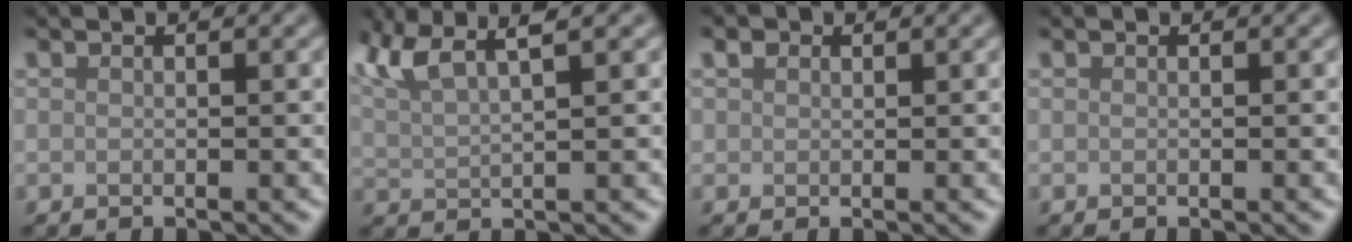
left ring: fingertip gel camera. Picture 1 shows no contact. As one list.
[{"total": 6.1, "force": [3.8, 1.8, 4.4], "torque": [-0.080, 0.023, 0.069]}, {"total": 1.0, "force": [0.4, 0.9, 0.1], "torque": [0.001, 0.002, 0.004]}, {"total": 0.0}]